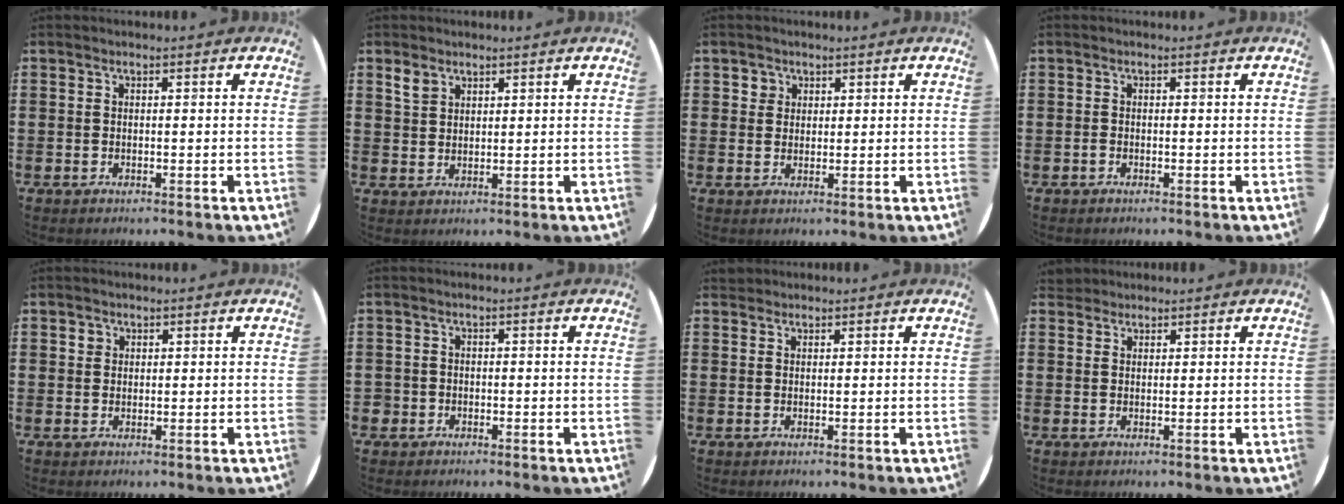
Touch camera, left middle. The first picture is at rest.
{"total": 2.3, "force": [1.8, 1.3, 0.7], "torque": [-0.009, 0.000, 0.033]}
{"total": 1.9, "force": [1.2, 1.4, 0.1], "torque": [0.010, -0.003, 0.021]}
{"total": 0.0}
{"total": 1.2, "force": [0.8, 0.9, 0.0], "torque": [0.006, -0.001, 0.015]}
{"total": 1.0, "force": [-0.4, 0.9, 0.0], "torque": [-0.001, 0.007, -0.011]}
{"total": 0.7, "force": [0.7, 0.3, -0.1], "torque": [0.001, 0.002, 0.014]}
{"total": 1.5, "force": [1.4, 0.5, -0.1], "torque": [-0.002, 0.004, 0.028]}